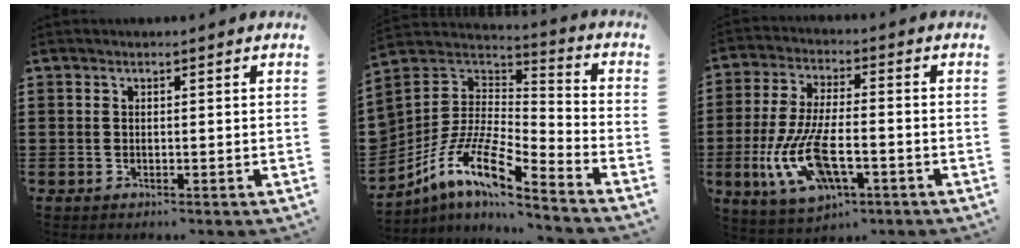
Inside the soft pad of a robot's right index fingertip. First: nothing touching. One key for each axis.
{"total": 10.3, "fx": -7.3, "fy": 2.6, "fz": 6.7, "tx": -0.148, "ty": -0.006, "tz": -0.152}
{"total": 12.4, "fx": -4.1, "fy": 5.1, "fz": 10.5, "tx": -0.237, "ty": -0.012, "tz": -0.074}